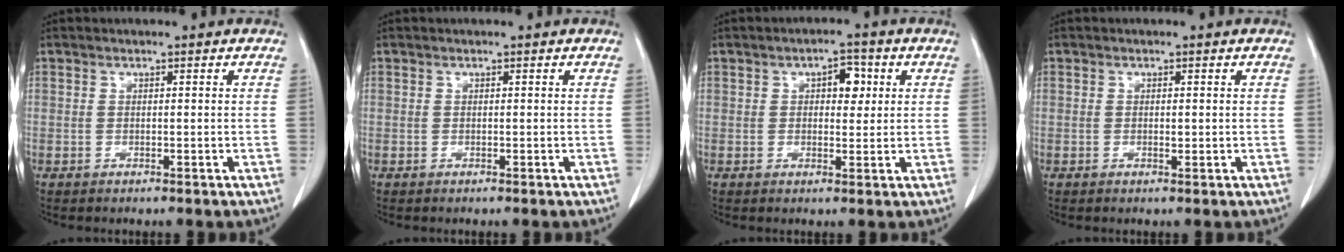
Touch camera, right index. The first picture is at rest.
{"total": 0.0}
{"total": 4.0, "force": [1.2, 2.1, 3.2], "torque": [-0.043, 0.010, 0.016]}
{"total": 0.8, "force": [0.1, 0.4, 0.7], "torque": [-0.013, -0.002, 0.001]}